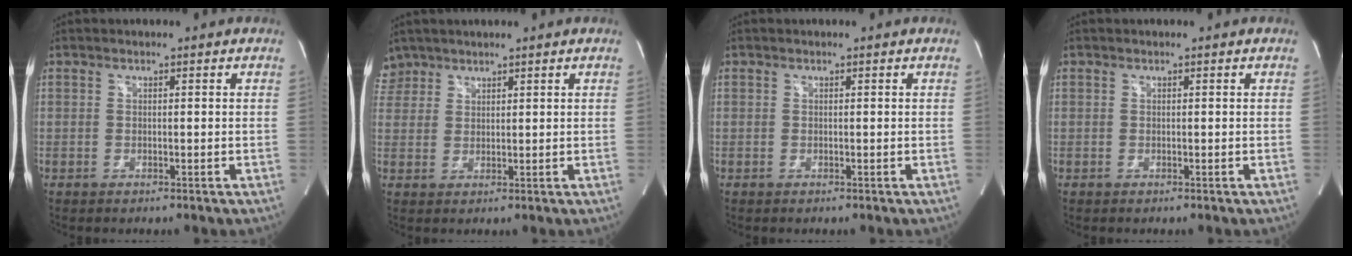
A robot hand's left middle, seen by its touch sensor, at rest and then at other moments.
{"total": 3.6, "force": [2.9, 2.0, -0.4], "torque": [0.014, 0.010, 0.059]}
{"total": 0.0}
{"total": 0.0}